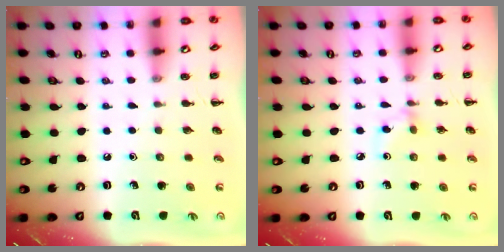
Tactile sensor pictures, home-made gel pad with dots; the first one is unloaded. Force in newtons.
{"total": 3.4, "press": 3.1, "slide": 1.3}